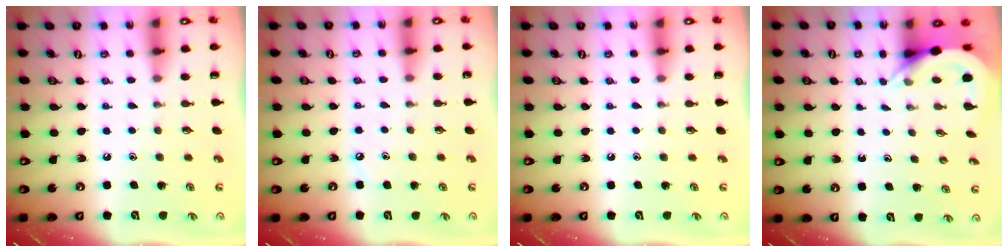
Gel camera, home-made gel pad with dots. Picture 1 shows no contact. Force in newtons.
{"total": 2.4, "press": 2.4, "slide": 0.3}
{"total": 0.0}
{"total": 5.4, "press": 5.4, "slide": 0.4}